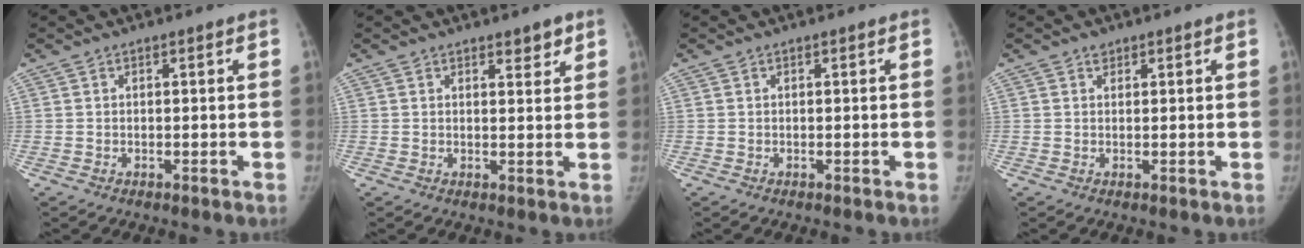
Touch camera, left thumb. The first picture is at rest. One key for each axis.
{"total": 2.8, "fx": 2.1, "fy": 1.2, "fz": 1.5, "tx": -0.007, "ty": -0.013, "tz": 0.029}
{"total": 0.0}
{"total": 1.1, "fx": 0.7, "fy": 0.7, "fz": 0.3, "tx": 0.003, "ty": -0.005, "tz": 0.010}